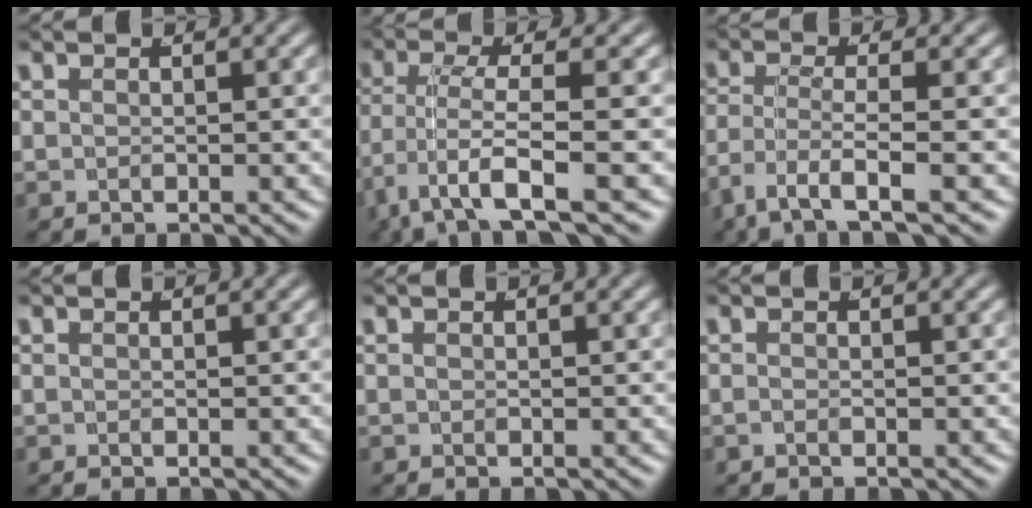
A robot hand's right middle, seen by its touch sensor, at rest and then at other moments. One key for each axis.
{"total": 5.0, "fx": -2.7, "fy": 1.4, "fz": 4.0, "tx": -0.102, "ty": -0.035, "tz": -0.023}
{"total": 3.8, "fx": -2.1, "fy": 1.2, "fz": 3.0, "tx": -0.084, "ty": -0.037, "tz": -0.018}
{"total": 0.0}
{"total": 0.0}
{"total": 0.6, "fx": -0.4, "fy": -0.4, "fz": 0.2, "tx": -0.005, "ty": -0.006, "tz": -0.003}